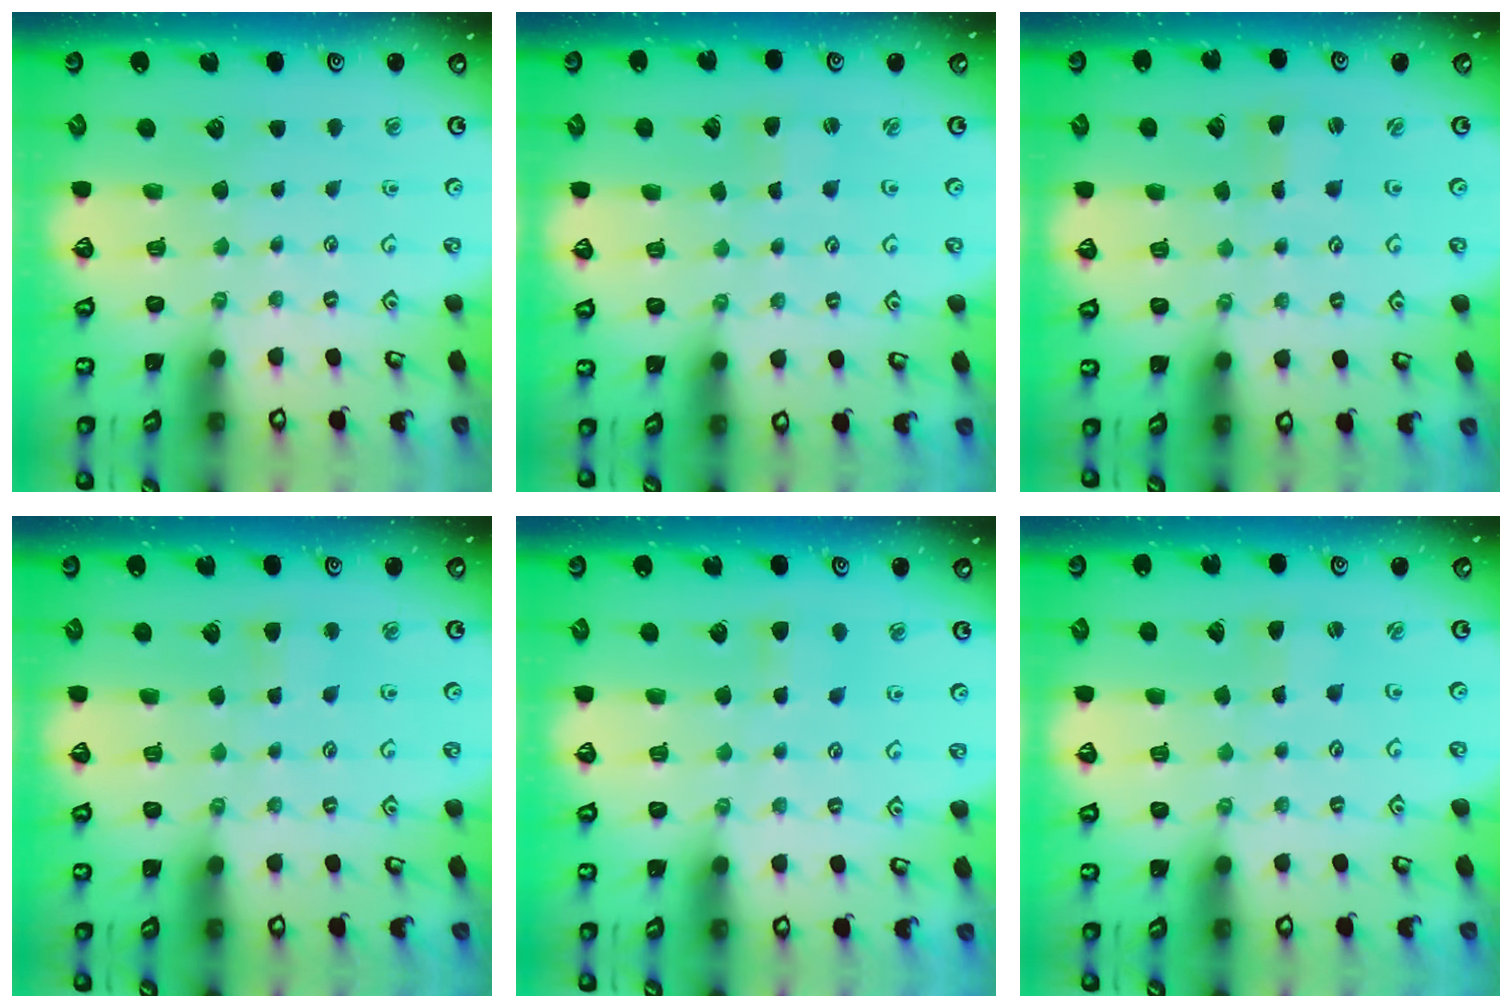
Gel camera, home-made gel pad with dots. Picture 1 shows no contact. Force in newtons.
{"total": 1.6, "press": 1.5, "slide": 0.3}
{"total": 0.6, "press": 0.6, "slide": 0.0}
{"total": 2.7, "press": 2.7, "slide": 0.4}
{"total": 5.1, "press": 5.1, "slide": 0.5}
{"total": 1.6, "press": 1.5, "slide": 0.3}